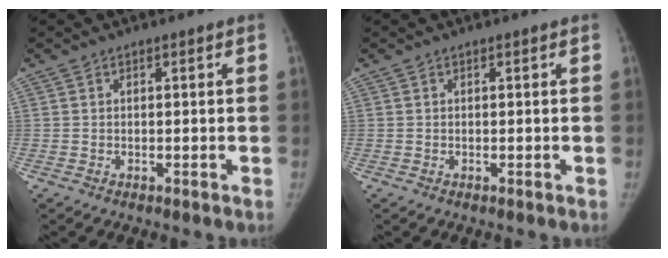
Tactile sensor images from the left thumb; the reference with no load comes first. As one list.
[{"total": 0.0}]